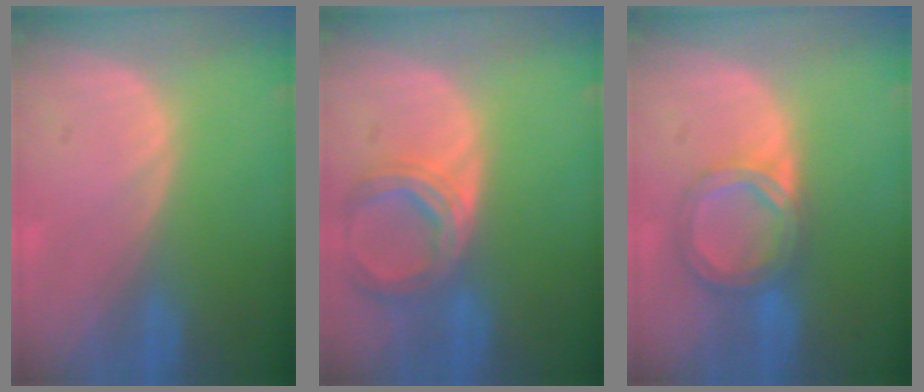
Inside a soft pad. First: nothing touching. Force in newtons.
{"total": 7.0, "press": 6.5, "slide": 2.7}
{"total": 6.4, "press": 5.6, "slide": 3.1}